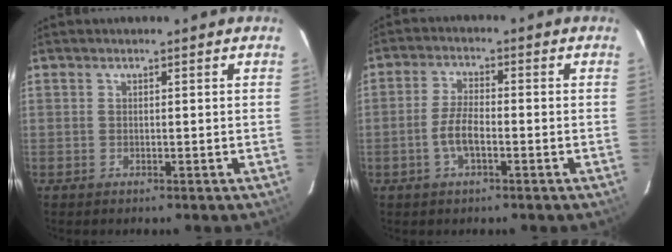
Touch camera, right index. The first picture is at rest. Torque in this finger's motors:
{"motor_torque": [0.95, -0.47, 0.47, 0.12]}